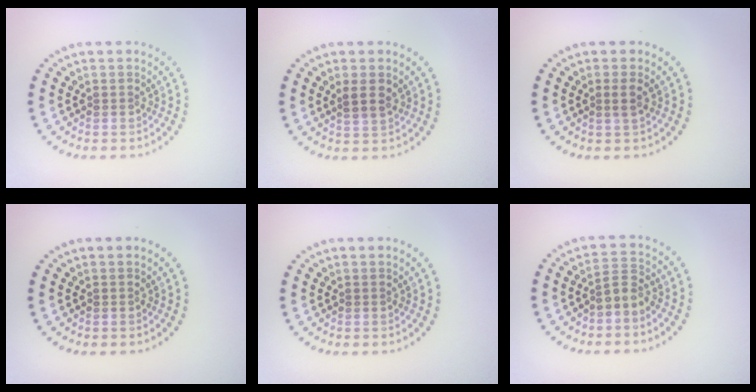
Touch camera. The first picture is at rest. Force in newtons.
{"total": 2.0, "press": 1.8, "slide": 0.8}
{"total": 1.1, "press": 1.0, "slide": 0.5}
{"total": 0.0}
{"total": 0.0}
{"total": 1.9, "press": 1.6, "slide": 1.1}